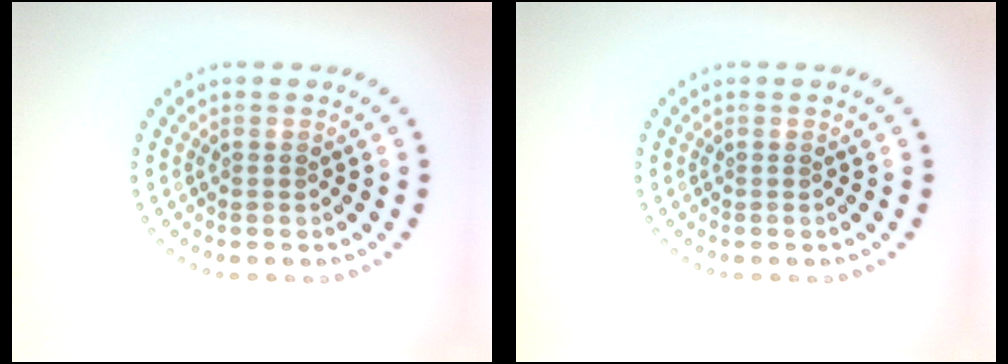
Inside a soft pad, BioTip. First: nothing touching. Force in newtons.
{"total": 0.0}